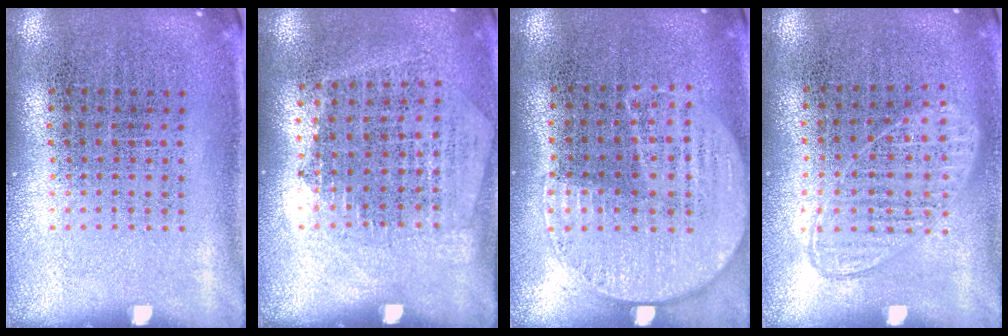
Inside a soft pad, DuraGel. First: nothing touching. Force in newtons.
{"total": 1.2, "press": 1.1, "slide": 0.5}
{"total": 1.2, "press": 1.1, "slide": 0.5}
{"total": 1.0, "press": 0.9, "slide": 0.4}